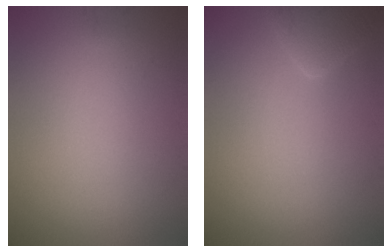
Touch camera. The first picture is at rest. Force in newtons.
{"total": 2.6, "press": 2.6, "slide": 0.2}